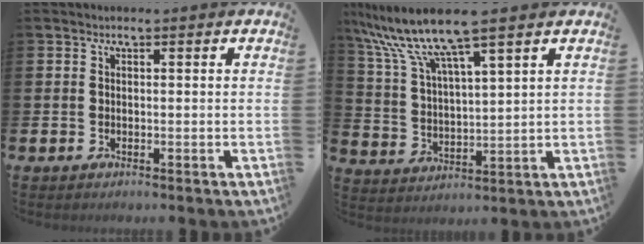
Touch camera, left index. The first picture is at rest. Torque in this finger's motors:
{"motor_torque": [0.60, -0.61, 1.05, 0.21]}